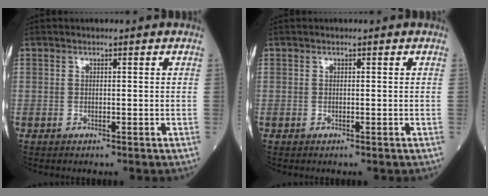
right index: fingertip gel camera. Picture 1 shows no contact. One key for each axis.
{"total": 0.0}